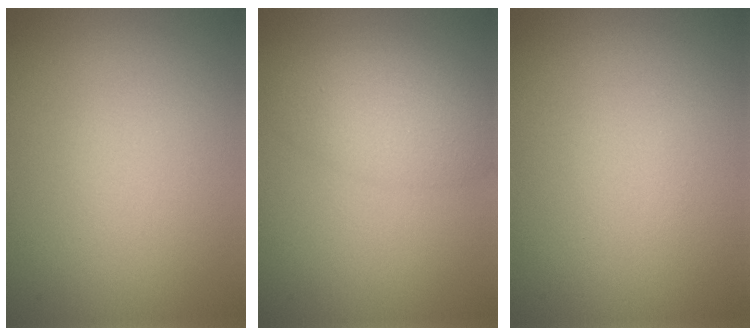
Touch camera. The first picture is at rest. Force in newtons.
{"total": 3.9, "press": 3.9, "slide": 0.1}
{"total": 0.0}